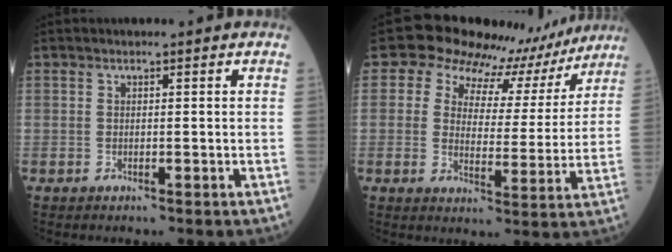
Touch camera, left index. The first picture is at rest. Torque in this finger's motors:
{"motor_torque": [1.09, -1.05, 0.16, -0.01]}